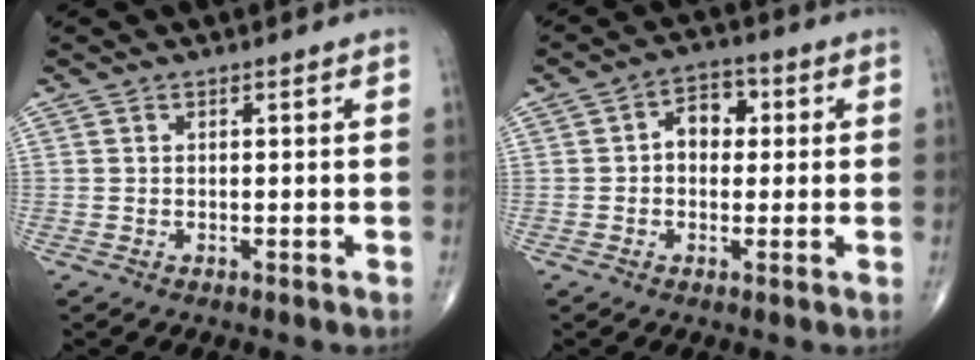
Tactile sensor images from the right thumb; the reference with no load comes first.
{"total": 5.8, "force": [0.6, 4.2, 3.9], "torque": [-0.035, 0.017, -0.001]}